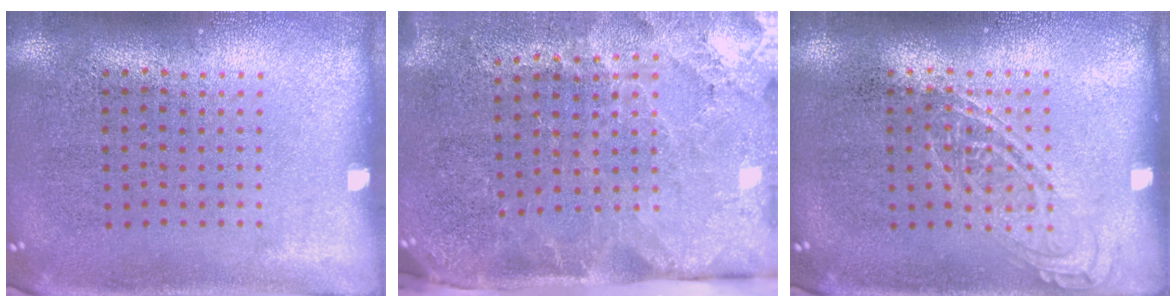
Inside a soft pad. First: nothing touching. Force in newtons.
{"total": 3.9, "press": 3.2, "slide": 2.3}
{"total": 1.8, "press": 1.8, "slide": 0.2}